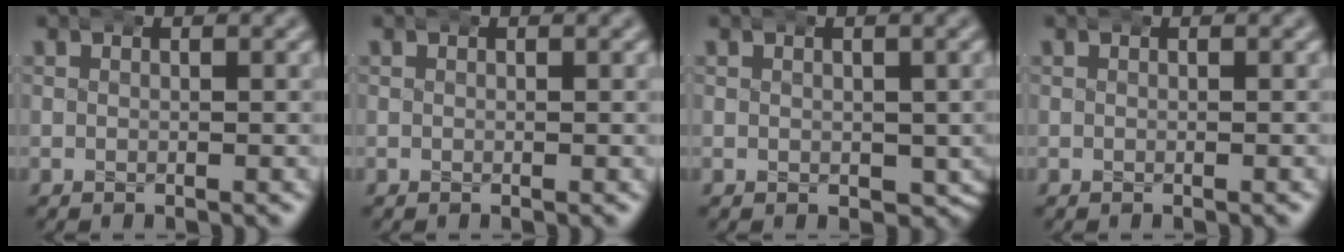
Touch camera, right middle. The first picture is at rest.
{"total": 0.0}
{"total": 2.2, "force": [-0.7, 1.5, 1.5], "torque": [-0.009, -0.011, -0.002]}
{"total": 0.0}